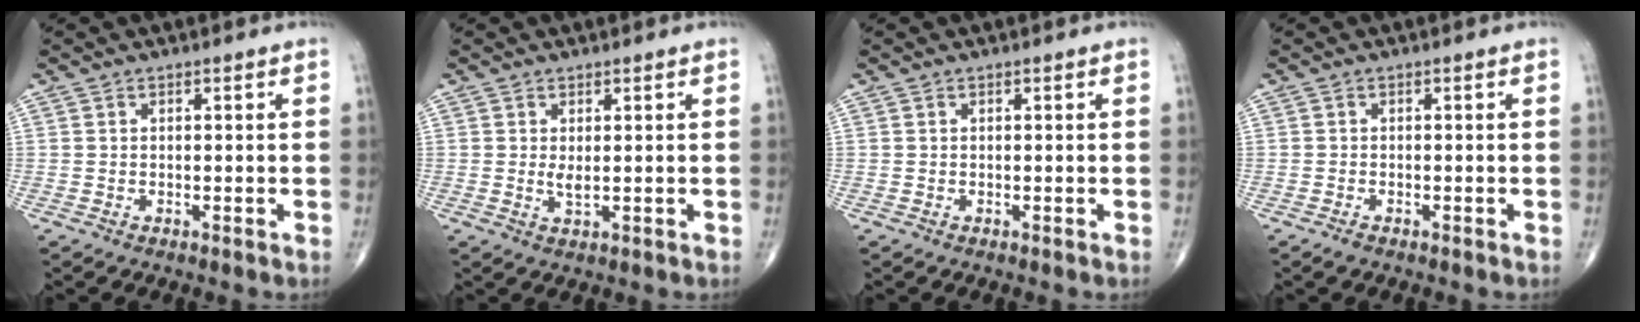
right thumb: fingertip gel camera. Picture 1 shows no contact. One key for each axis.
{"total": 1.6, "fx": 0.3, "fy": 0.5, "fz": 1.5, "tx": -0.029, "ty": -0.006, "tz": 0.009}
{"total": 0.0}
{"total": 0.9, "fx": -0.7, "fy": 0.3, "fz": 0.4, "tx": -0.011, "ty": 0.000, "tz": -0.014}